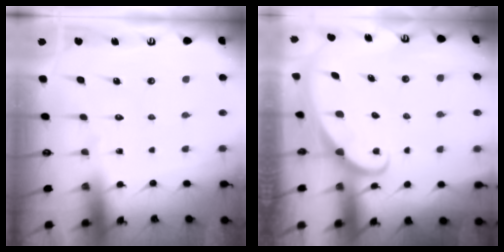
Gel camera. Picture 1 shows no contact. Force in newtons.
{"total": 1.7, "press": 1.7, "slide": 0.1}